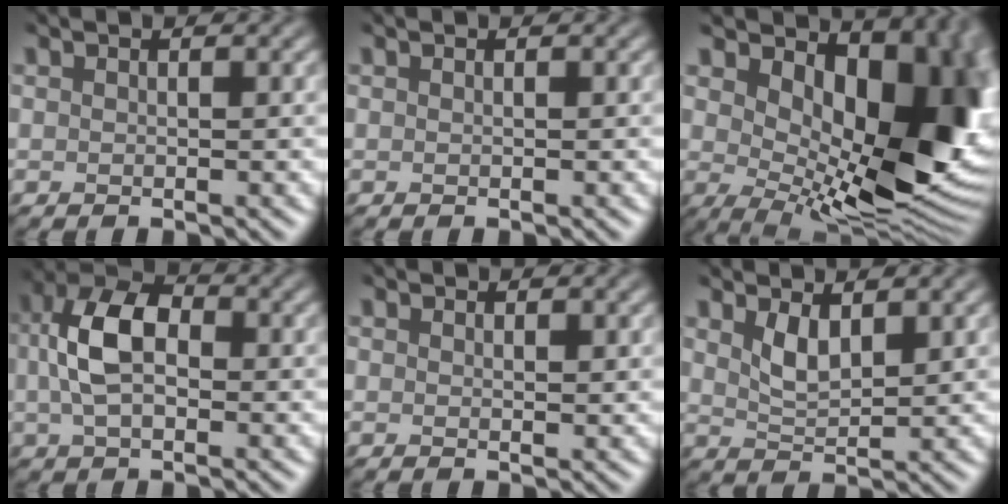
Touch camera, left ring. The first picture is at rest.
{"total": 0.0}
{"total": 14.6, "force": [2.7, 8.0, 12.0], "torque": [-0.119, -0.018, 0.048]}
{"total": 5.9, "force": [-0.3, 3.9, 4.4], "torque": [-0.085, 0.006, -0.018]}
{"total": 0.6, "force": [0.4, 0.3, 0.1], "torque": [0.001, -0.003, 0.008]}
{"total": 2.0, "force": [0.6, 1.1, 1.6], "torque": [-0.031, -0.012, 0.012]}